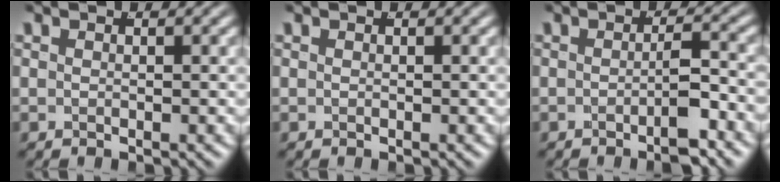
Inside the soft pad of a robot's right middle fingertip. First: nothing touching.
{"total": 0.0}
{"total": 2.6, "force": [-1.6, 0.1, 2.1], "torque": [-0.019, 0.003, -0.031]}